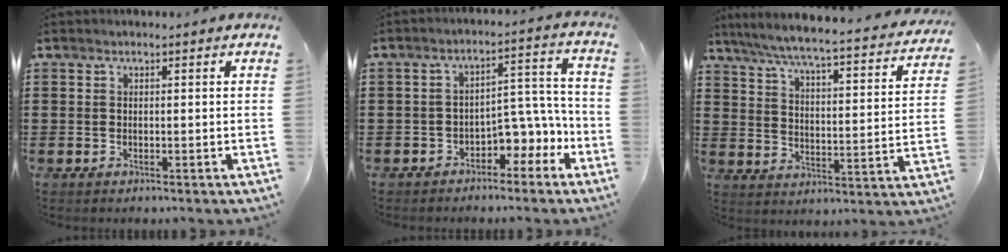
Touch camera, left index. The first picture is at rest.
{"total": 5.6, "force": [-3.7, 2.8, 3.1], "torque": [-0.058, 0.004, -0.072]}
{"total": 5.5, "force": [5.0, -0.3, 2.1], "torque": [-0.067, -0.043, 0.078]}